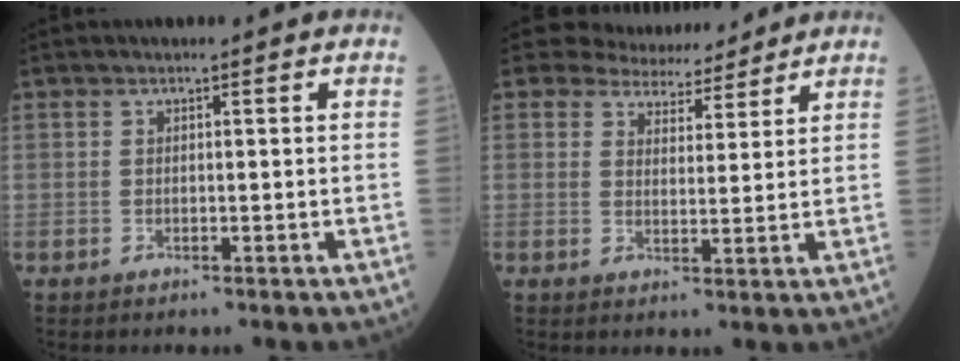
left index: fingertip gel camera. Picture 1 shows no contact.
{"total": 7.2, "force": [6.8, 2.3, 0.6], "torque": [-0.008, 0.000, 0.092]}